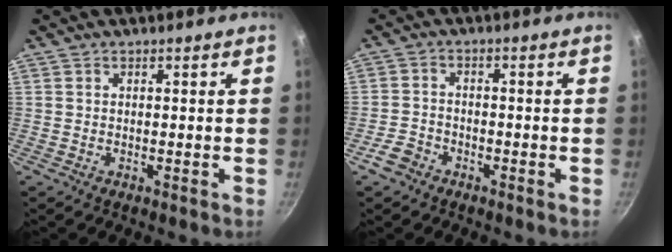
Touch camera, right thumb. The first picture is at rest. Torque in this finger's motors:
{"motor_torque": [0.23, -0.23, -0.21, 0.05, 0.02]}